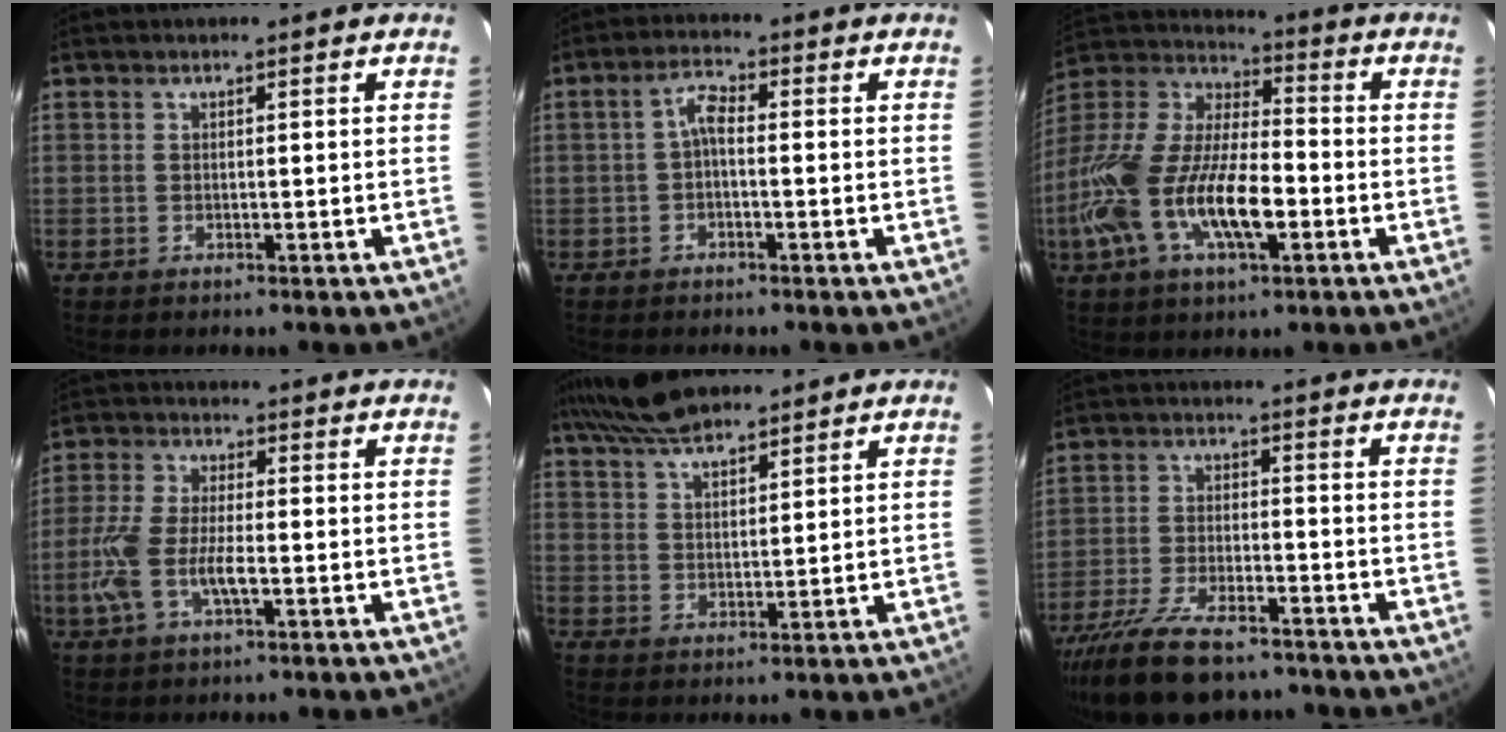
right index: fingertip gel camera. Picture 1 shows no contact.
{"total": 2.7, "force": [-0.7, 0.7, 2.5], "torque": [-0.055, 0.010, -0.016]}
{"total": 23.8, "force": [-7.4, 9.6, 20.4], "torque": [-0.420, -0.026, -0.140]}
{"total": 9.2, "force": [-2.7, 3.2, 8.2], "torque": [-0.182, -0.002, -0.053]}
{"total": 8.6, "force": [7.3, 1.9, 4.1], "torque": [-0.086, 0.023, 0.136]}
{"total": 16.8, "force": [-13.4, 5.6, 8.4], "torque": [-0.184, -0.030, -0.228]}